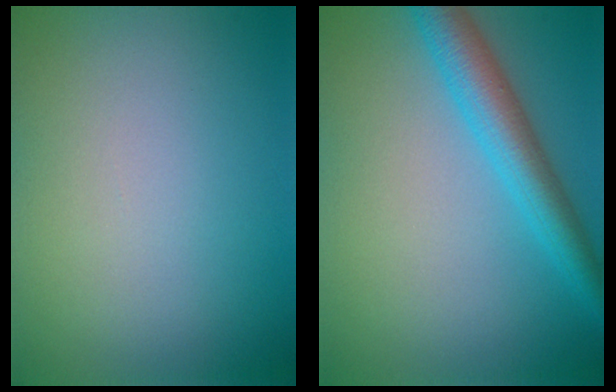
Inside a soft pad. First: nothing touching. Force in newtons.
{"total": 5.2, "press": 5.2, "slide": 0.2}